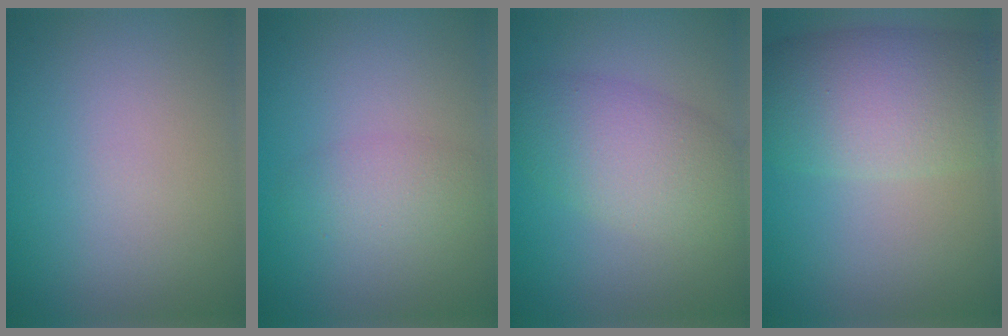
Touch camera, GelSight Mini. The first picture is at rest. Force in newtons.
{"total": 2.3, "press": 2.3, "slide": 0.0}
{"total": 5.7, "press": 5.7, "slide": 0.1}
{"total": 8.1, "press": 8.1, "slide": 0.4}